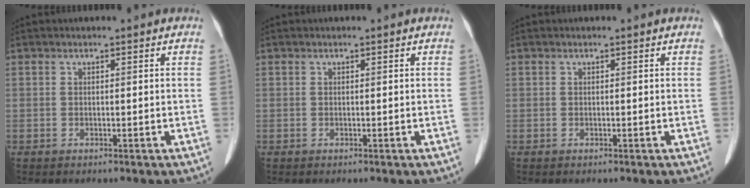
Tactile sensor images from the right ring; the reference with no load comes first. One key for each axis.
{"total": 0.0}
{"total": 0.0}